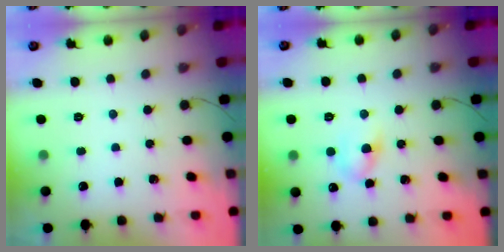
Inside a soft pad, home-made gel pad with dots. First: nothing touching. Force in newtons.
{"total": 5.5, "press": 5.4, "slide": 1.4}